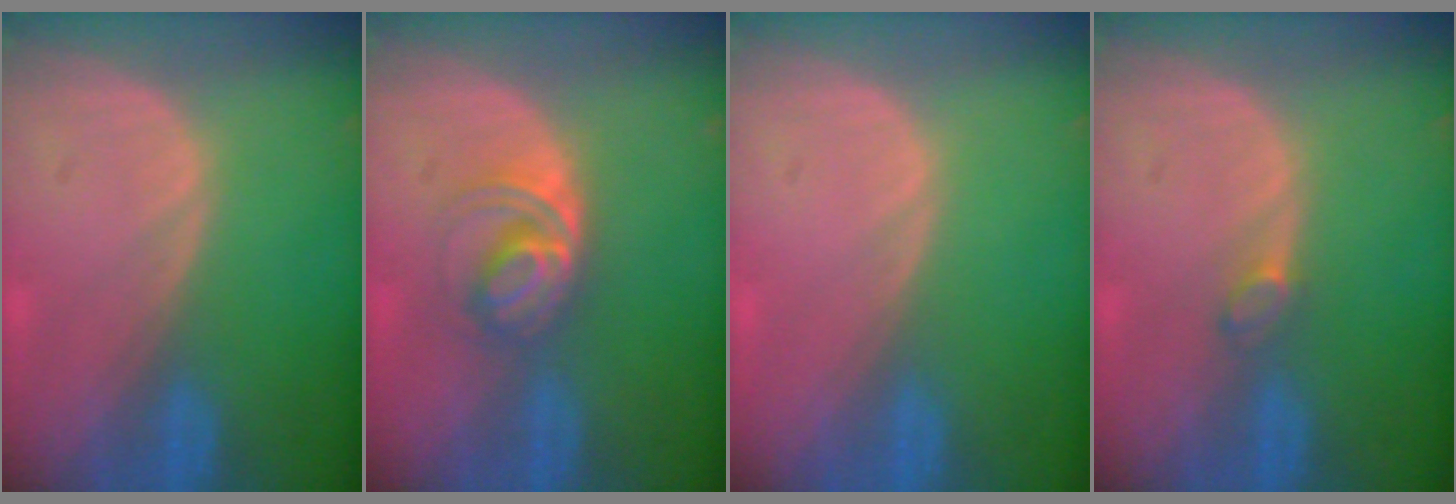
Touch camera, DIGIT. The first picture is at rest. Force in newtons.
{"total": 5.0, "press": 4.9, "slide": 1.0}
{"total": 0.0}
{"total": 1.4, "press": 1.4, "slide": 0.2}